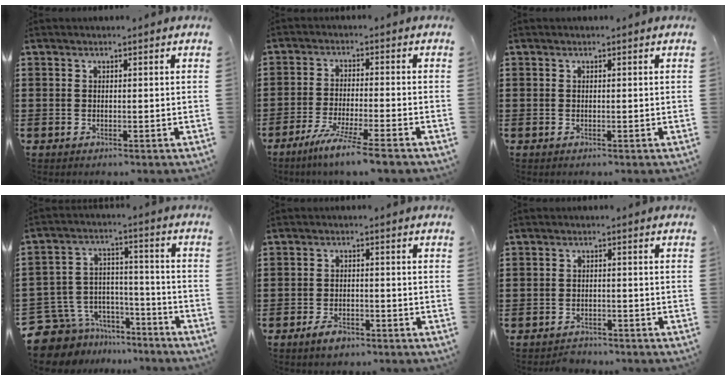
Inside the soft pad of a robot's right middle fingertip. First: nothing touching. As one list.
[{"total": 5.7, "force": [-4.7, -0.6, 3.2], "torque": [-0.064, -0.019, -0.086]}, {"total": 0.0}, {"total": 8.4, "force": [-7.5, 3.8, 0.5], "torque": [-0.041, 0.004, -0.146]}, {"total": 2.8, "force": [-1.9, 1.1, 1.7], "torque": [-0.037, -0.001, -0.037]}, {"total": 1.9, "force": [-1.8, 0.6, -0.1], "torque": [-0.005, 0.000, -0.039]}]